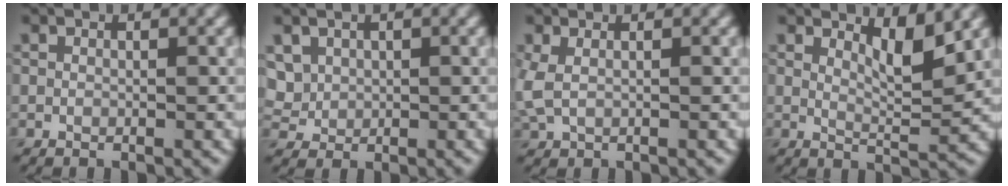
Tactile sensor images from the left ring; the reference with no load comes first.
{"total": 2.6, "force": [1.0, 2.1, 1.1], "torque": [-0.032, 0.005, 0.027]}
{"total": 1.6, "force": [0.3, 0.8, 1.3], "torque": [-0.040, 0.003, 0.006]}
{"total": 3.1, "force": [1.9, 0.6, 2.4], "torque": [-0.040, -0.010, 0.035]}